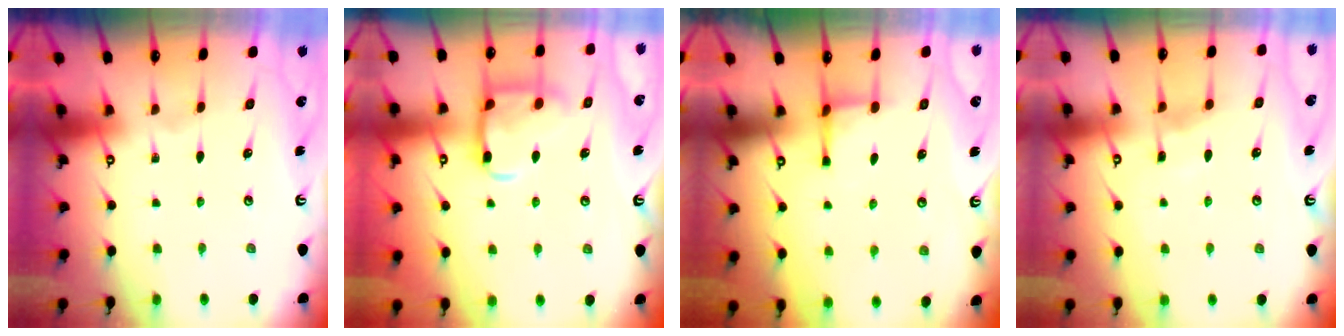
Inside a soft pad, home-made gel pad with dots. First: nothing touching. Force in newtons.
{"total": 14.4, "press": 14.4, "slide": 1.2}
{"total": 2.6, "press": 2.6, "slide": 0.7}
{"total": 4.5, "press": 4.5, "slide": 0.5}